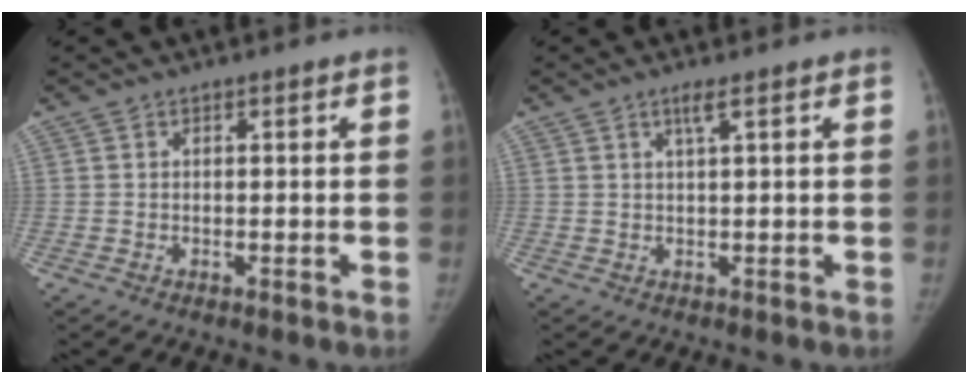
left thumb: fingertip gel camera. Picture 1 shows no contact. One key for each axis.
{"total": 2.1, "fx": 1.2, "fy": 0.1, "fz": 1.8, "tx": -0.041, "ty": -0.003, "tz": 0.025}